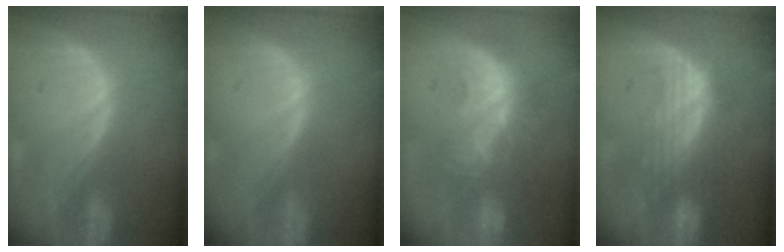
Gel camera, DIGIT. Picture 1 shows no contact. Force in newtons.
{"total": 0.0}
{"total": 9.0, "press": 8.6, "slide": 2.6}
{"total": 7.4, "press": 7.0, "slide": 2.2}